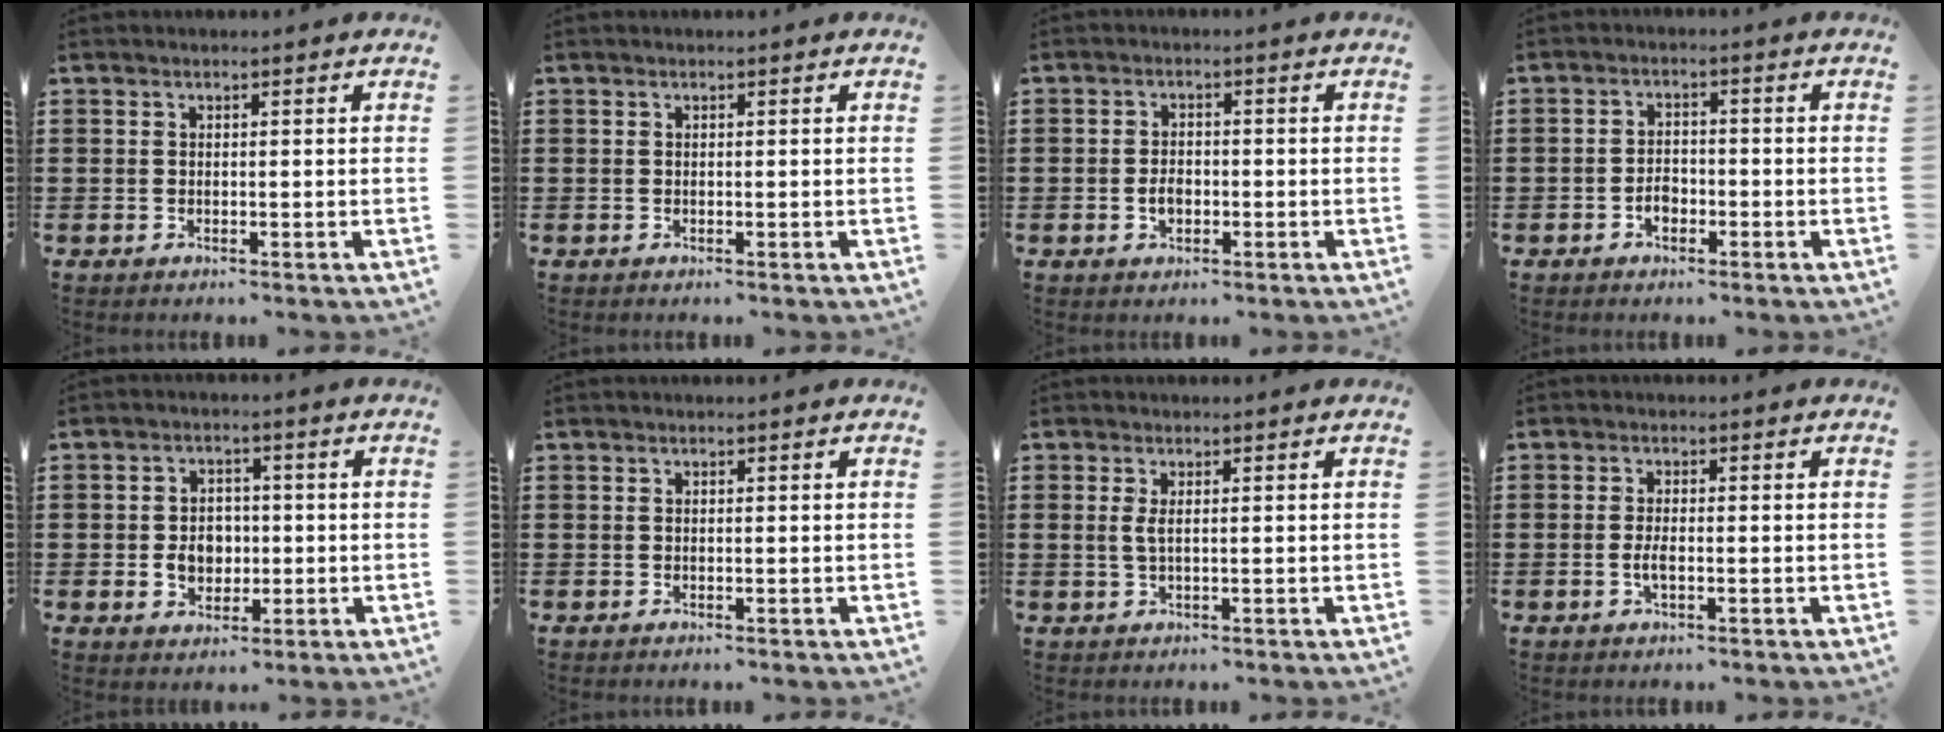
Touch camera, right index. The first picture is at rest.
{"total": 0.0}
{"total": 2.4, "force": [-0.7, 1.6, 1.7], "torque": [-0.034, 0.003, -0.013]}
{"total": 2.5, "force": [-1.3, 1.7, 1.4], "torque": [-0.029, 0.002, -0.026]}
{"total": 4.9, "force": [-0.5, 3.9, 2.9], "torque": [-0.046, 0.003, -0.013]}
{"total": 0.0}
{"total": 1.6, "force": [0.2, 0.5, 1.5], "torque": [-0.040, -0.001, 0.001]}
{"total": 2.2, "force": [-0.5, 0.6, 2.0], "torque": [-0.044, -0.002, -0.011]}